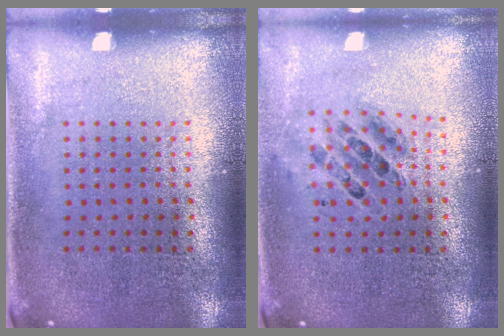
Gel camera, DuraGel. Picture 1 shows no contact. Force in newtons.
{"total": 0.5, "press": 0.5, "slide": 0.2}